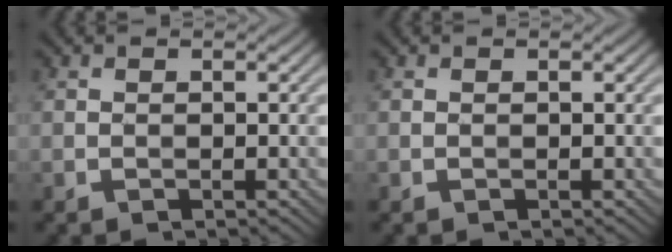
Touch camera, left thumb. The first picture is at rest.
{"total": 0.0}